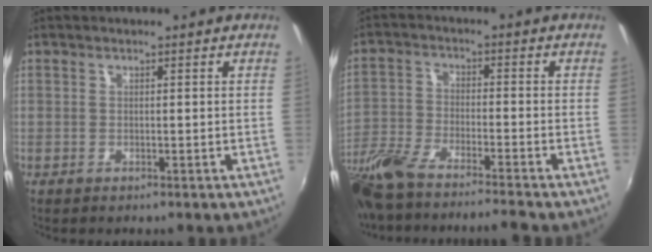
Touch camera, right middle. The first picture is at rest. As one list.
[{"total": 14.9, "force": [-12.9, 1.0, 7.5], "torque": [-0.176, -0.043, -0.242]}]